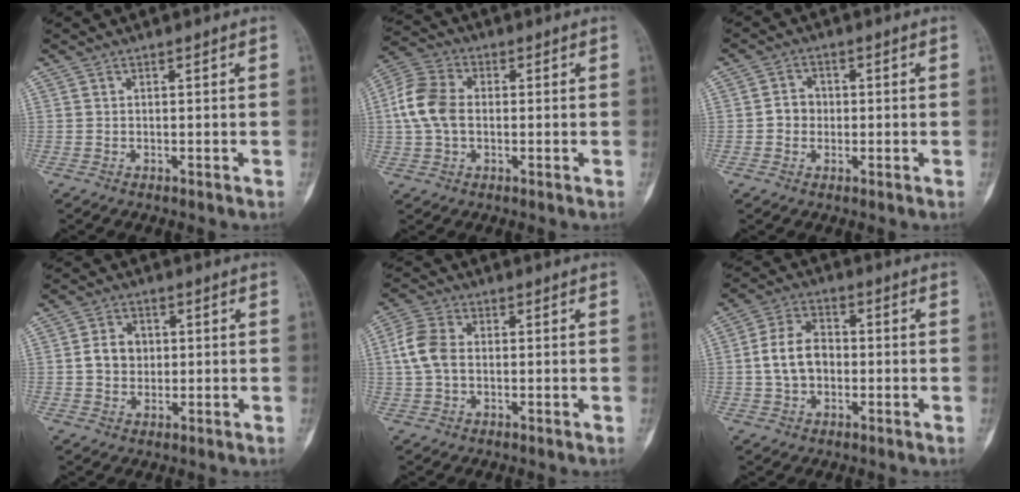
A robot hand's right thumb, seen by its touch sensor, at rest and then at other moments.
{"total": 9.7, "force": [0.0, 6.8, 6.9], "torque": [-0.142, 0.021, -0.010]}
{"total": 3.6, "force": [-0.3, 3.2, 1.5], "torque": [-0.008, 0.010, -0.012]}
{"total": 5.6, "force": [0.4, 4.7, 3.1], "torque": [-0.034, 0.006, 0.004]}
{"total": 7.3, "force": [0.2, 5.1, 5.2], "torque": [-0.111, 0.015, -0.003]}
{"total": 8.7, "force": [-0.6, 6.3, 6.0], "torque": [-0.096, 0.023, -0.019]}